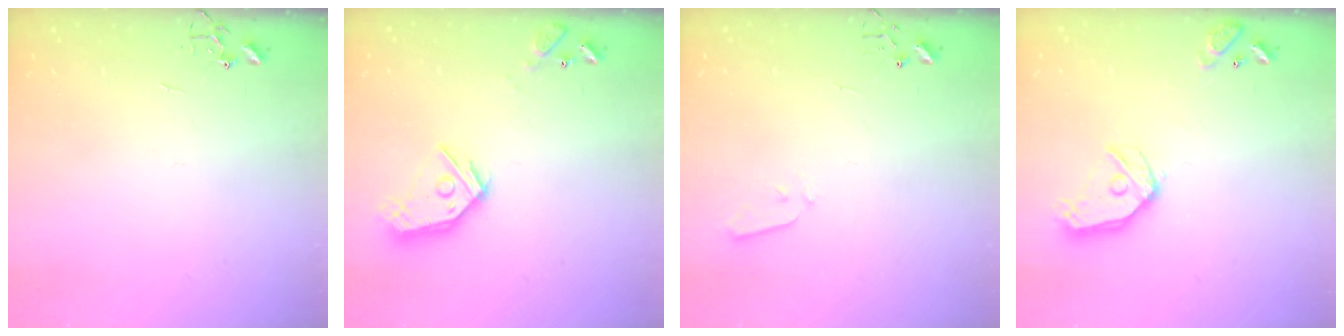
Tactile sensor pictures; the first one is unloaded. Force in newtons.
{"total": 14.1, "press": 14.1, "slide": 1.1}
{"total": 3.0, "press": 2.9, "slide": 0.7}
{"total": 14.0, "press": 13.8, "slide": 1.9}